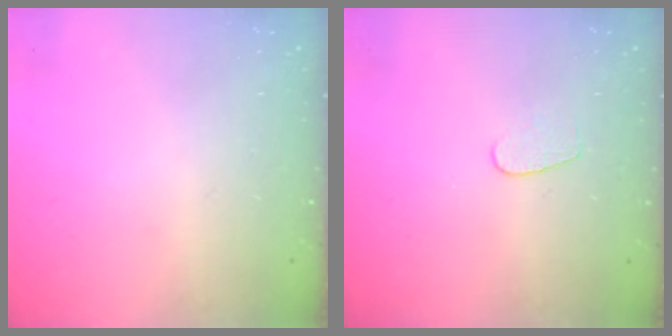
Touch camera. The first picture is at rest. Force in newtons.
{"total": 3.6, "press": 3.6, "slide": 0.3}